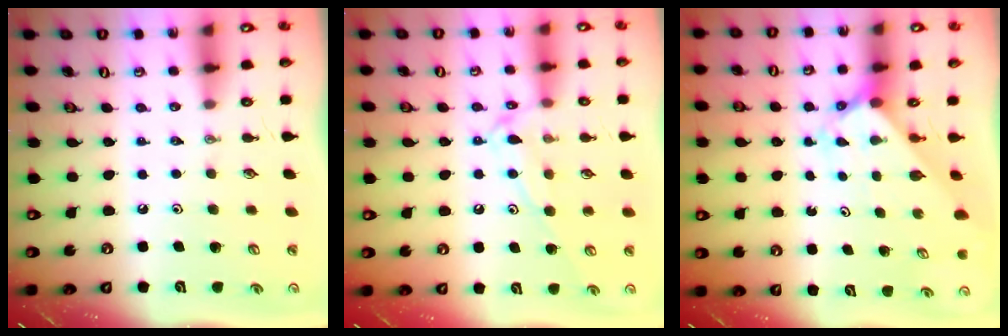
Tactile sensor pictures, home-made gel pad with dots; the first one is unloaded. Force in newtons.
{"total": 11.5, "press": 11.4, "slide": 0.9}
{"total": 2.0, "press": 2.0, "slide": 0.2}